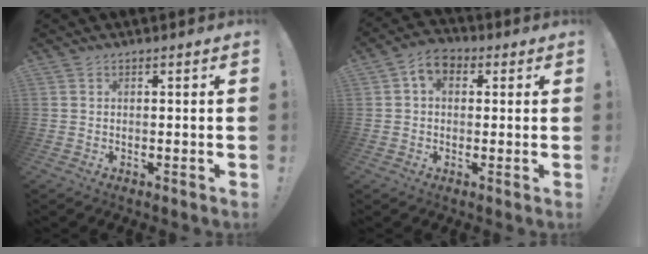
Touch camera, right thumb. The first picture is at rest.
{"total": 5.9, "force": [1.4, 4.2, 3.8], "torque": [-0.061, 0.005, 0.028]}